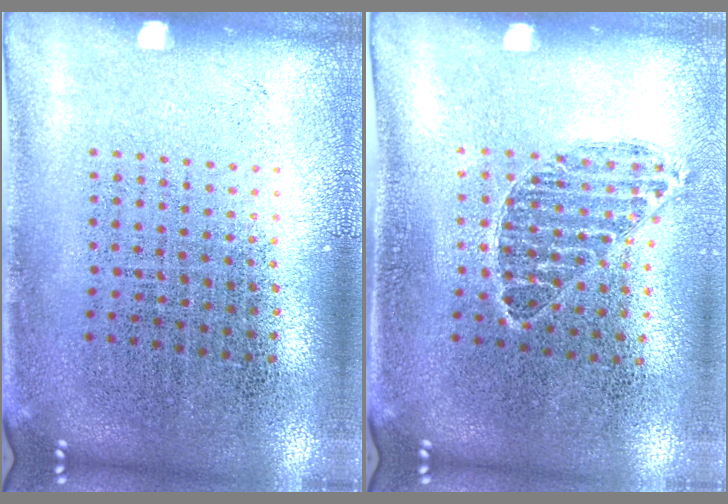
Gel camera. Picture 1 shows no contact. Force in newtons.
{"total": 0.8, "press": 0.7, "slide": 0.3}